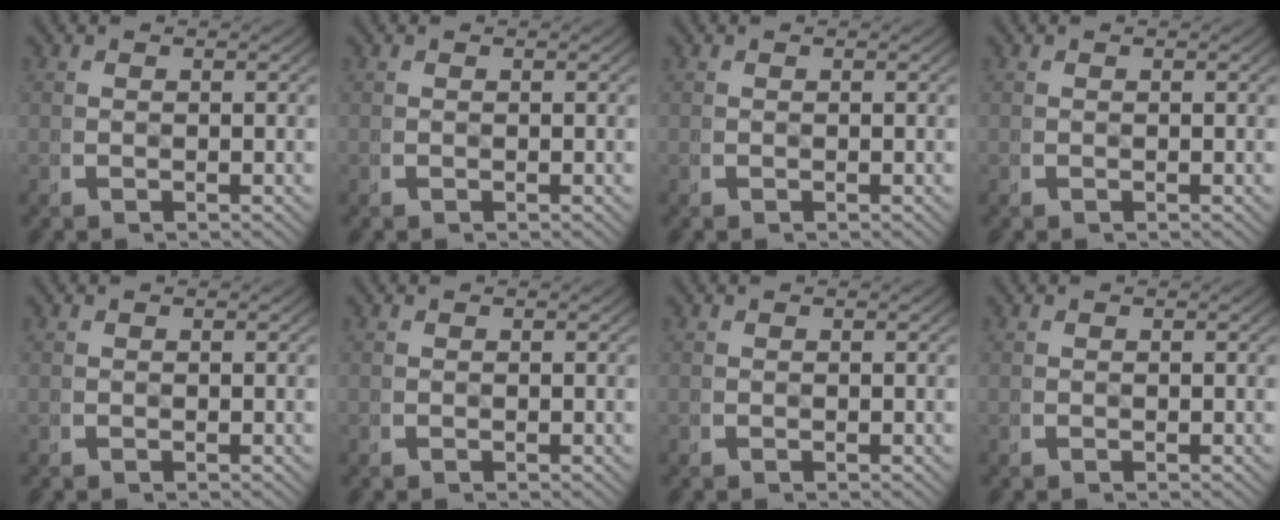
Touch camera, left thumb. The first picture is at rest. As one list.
[{"total": 0.0}, {"total": 0.0}, {"total": 0.0}, {"total": 0.0}, {"total": 0.0}, {"total": 0.0}, {"total": 0.0}]